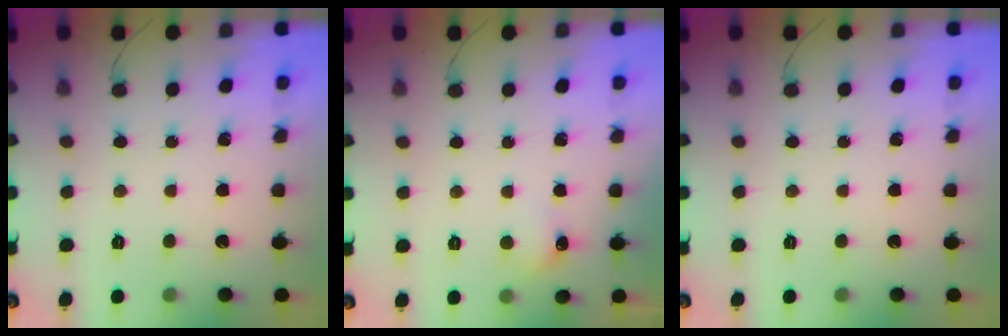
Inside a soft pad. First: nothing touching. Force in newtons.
{"total": 5.6, "press": 5.4, "slide": 1.7}
{"total": 0.0}